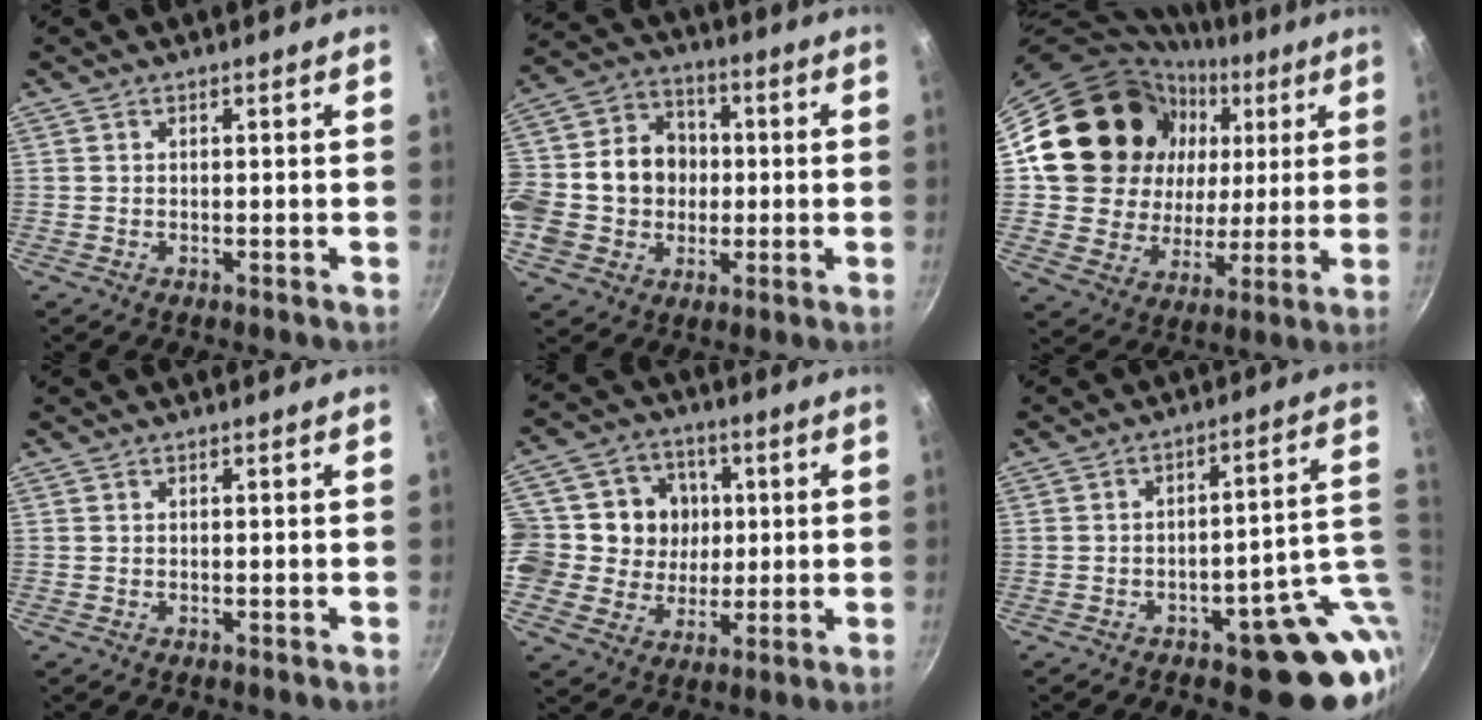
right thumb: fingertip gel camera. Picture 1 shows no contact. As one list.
[{"total": 19.4, "force": [-1.2, 16.7, 9.8], "torque": [-0.185, 0.043, -0.023]}, {"total": 22.4, "force": [7.4, 18.5, 10.1], "torque": [-0.142, 0.001, 0.137]}, {"total": 0.0}, {"total": 14.7, "force": [1.6, 13.4, 5.8], "torque": [-0.074, 0.005, 0.015]}, {"total": 14.9, "force": [-2.8, 7.0, 12.9], "torque": [-0.087, 0.028, -0.026]}]